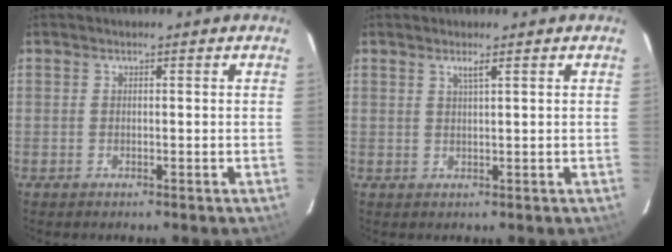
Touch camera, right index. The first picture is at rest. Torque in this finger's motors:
{"motor_torque": [0.06, -0.03, 0.07, 0.02]}